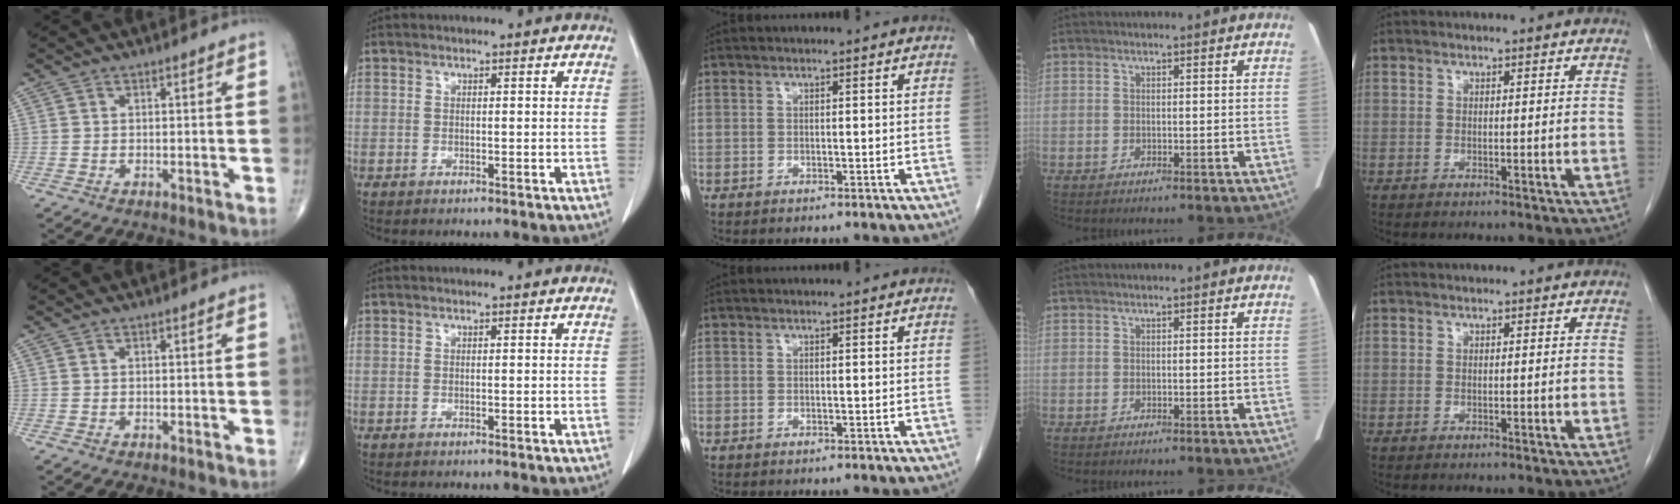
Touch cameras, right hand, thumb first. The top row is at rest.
{}